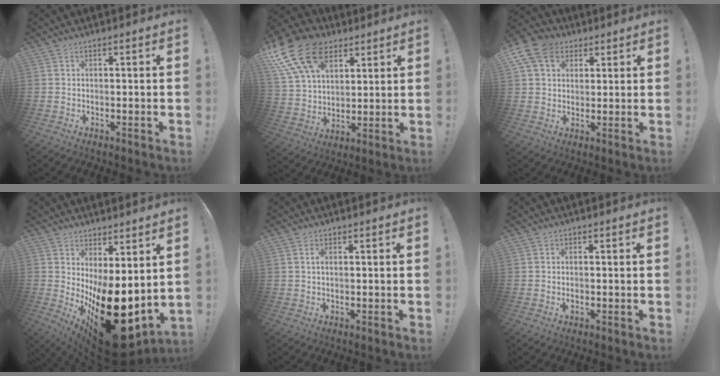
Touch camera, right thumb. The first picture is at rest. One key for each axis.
{"total": 20.7, "fx": 10.2, "fy": 13.8, "fz": 11.6, "tx": -0.212, "ty": -0.047, "tz": 0.192}
{"total": 11.9, "fx": 5.1, "fy": 9.0, "fz": 5.8, "tx": -0.107, "ty": -0.013, "tz": 0.104}
{"total": 21.3, "fx": -5.7, "fy": 9.1, "fz": 18.4, "tx": -0.258, "ty": 0.018, "tz": -0.069}
{"total": 1.0, "fx": 0.3, "fy": 0.4, "fz": 0.9, "tx": -0.020, "ty": 0.004, "tz": 0.005}
{"total": 0.6, "fx": -0.4, "fy": 0.4, "fz": 0.3, "tx": -0.002, "ty": -0.001, "tz": -0.007}